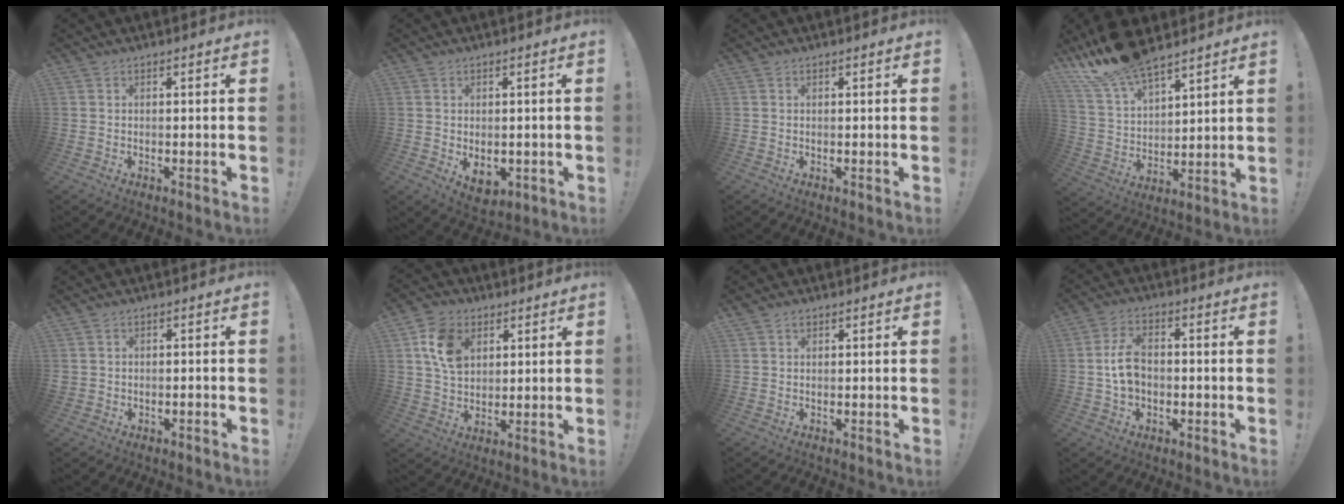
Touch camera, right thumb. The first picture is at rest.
{"total": 4.4, "force": [-0.1, 3.2, 3.1], "torque": [-0.040, 0.000, 0.003]}
{"total": 0.0}
{"total": 16.4, "force": [13.1, 7.3, 6.8], "torque": [-0.140, -0.083, 0.245]}
{"total": 1.6, "force": [-1.0, 1.2, 0.4], "torque": [-0.004, 0.005, -0.018]}
{"total": 11.9, "force": [4.3, 8.8, 6.7], "torque": [-0.103, 0.002, 0.087]}
{"total": 1.0, "force": [0.6, 0.8, 0.3], "torque": [0.000, -0.001, 0.009]}
{"total": 8.4, "force": [-0.6, 6.0, 5.9], "torque": [-0.107, 0.014, -0.010]}